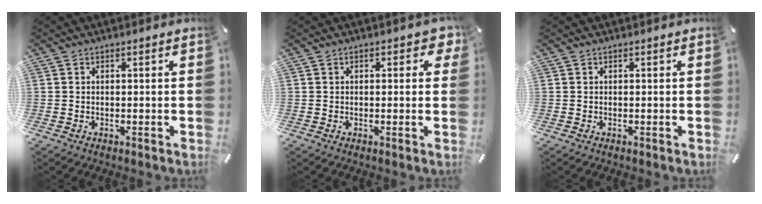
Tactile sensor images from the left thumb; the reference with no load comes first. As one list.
[{"total": 2.9, "force": [0.6, 1.6, 2.3], "torque": [-0.031, 0.002, 0.005]}, {"total": 0.0}]